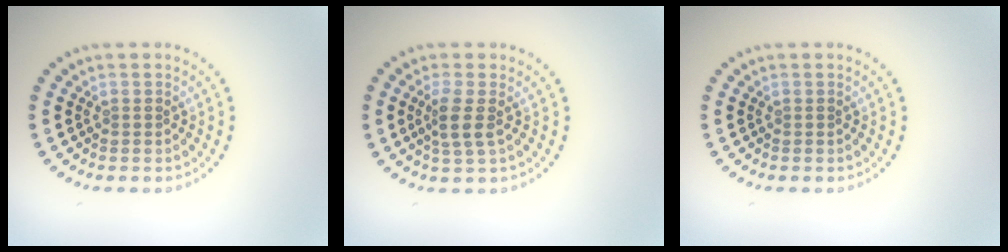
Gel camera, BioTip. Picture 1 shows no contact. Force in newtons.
{"total": 2.3, "press": 1.8, "slide": 1.4}
{"total": 0.0}